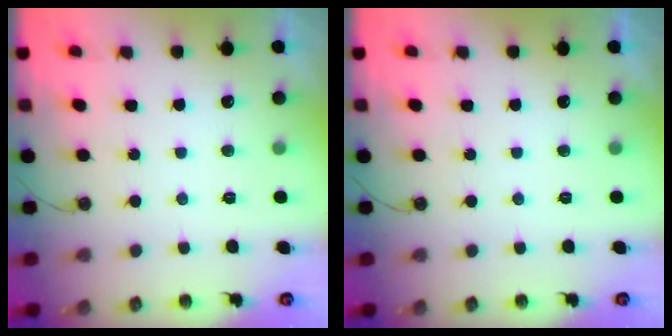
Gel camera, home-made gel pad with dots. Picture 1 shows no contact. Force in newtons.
{"total": 0.0}